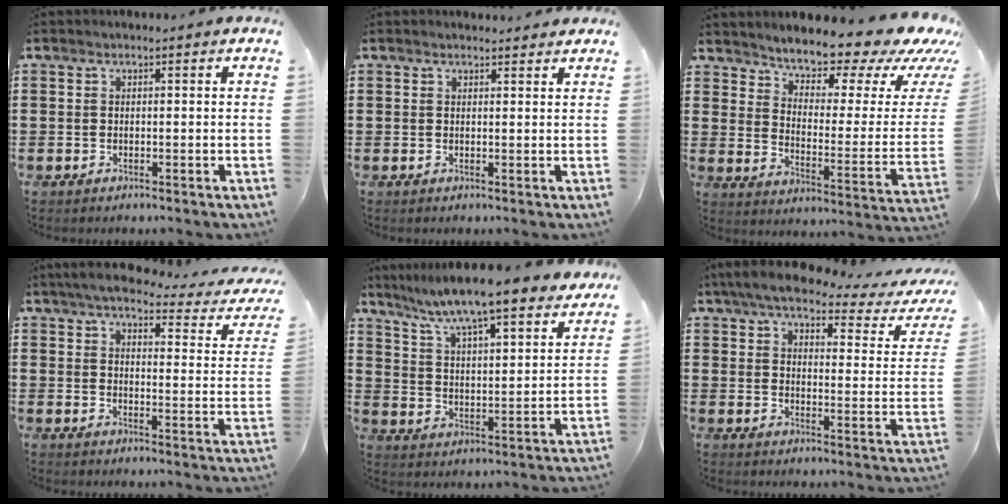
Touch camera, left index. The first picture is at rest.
{"total": 1.2, "force": [1.2, 0.1, 0.2], "torque": [-0.005, -0.001, 0.024]}
{"total": 7.0, "force": [6.4, 1.5, 2.6], "torque": [-0.060, -0.058, 0.104]}
{"total": 5.3, "force": [4.4, 0.2, 2.9], "torque": [-0.076, -0.024, 0.072]}
{"total": 8.3, "force": [7.3, -0.3, 3.8], "torque": [-0.105, -0.043, 0.120]}
{"total": 6.2, "force": [4.9, 0.7, 3.7], "torque": [-0.086, -0.026, 0.080]}